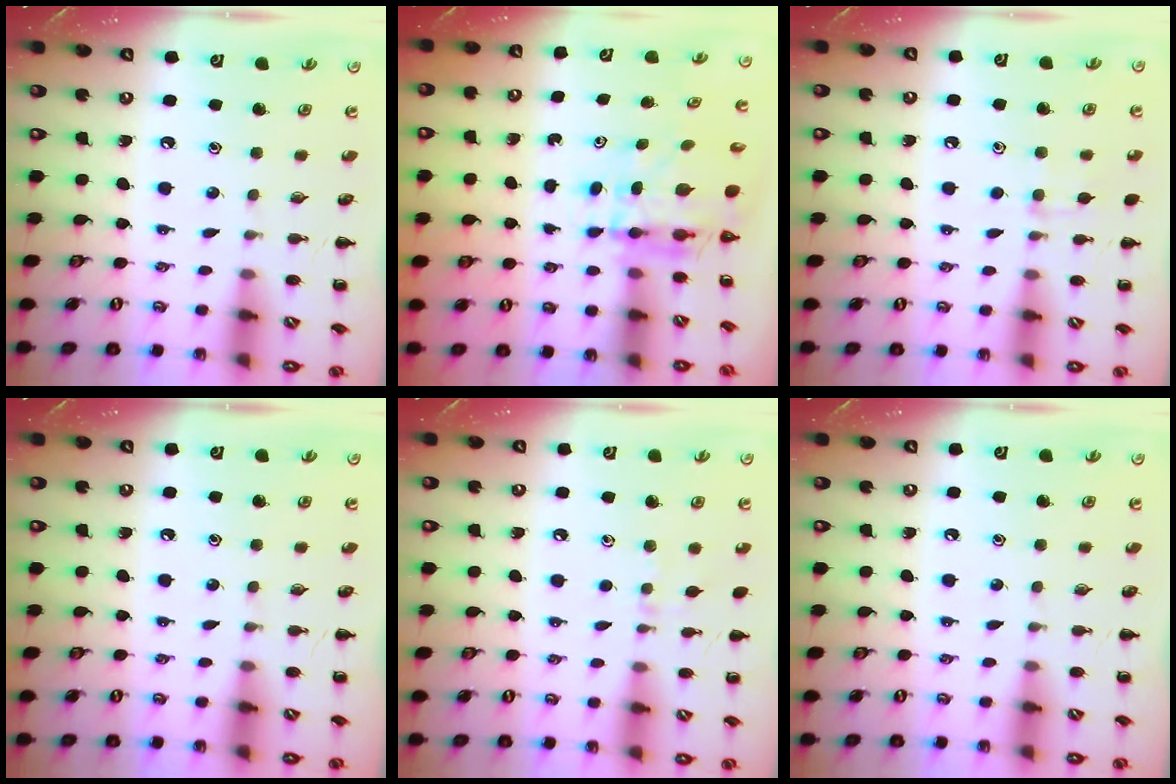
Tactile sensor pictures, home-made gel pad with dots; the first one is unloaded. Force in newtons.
{"total": 5.9, "press": 5.8, "slide": 0.8}
{"total": 7.2, "press": 6.8, "slide": 2.5}
{"total": 0.0}
{"total": 4.3, "press": 4.0, "slide": 1.5}
{"total": 0.0}